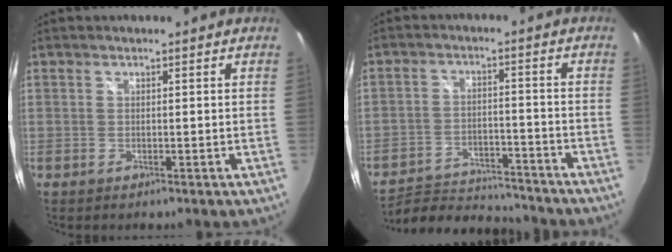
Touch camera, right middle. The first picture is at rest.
{"total": 12.3, "force": [-11.6, 2.3, 3.4], "torque": [-0.085, 0.004, -0.183]}